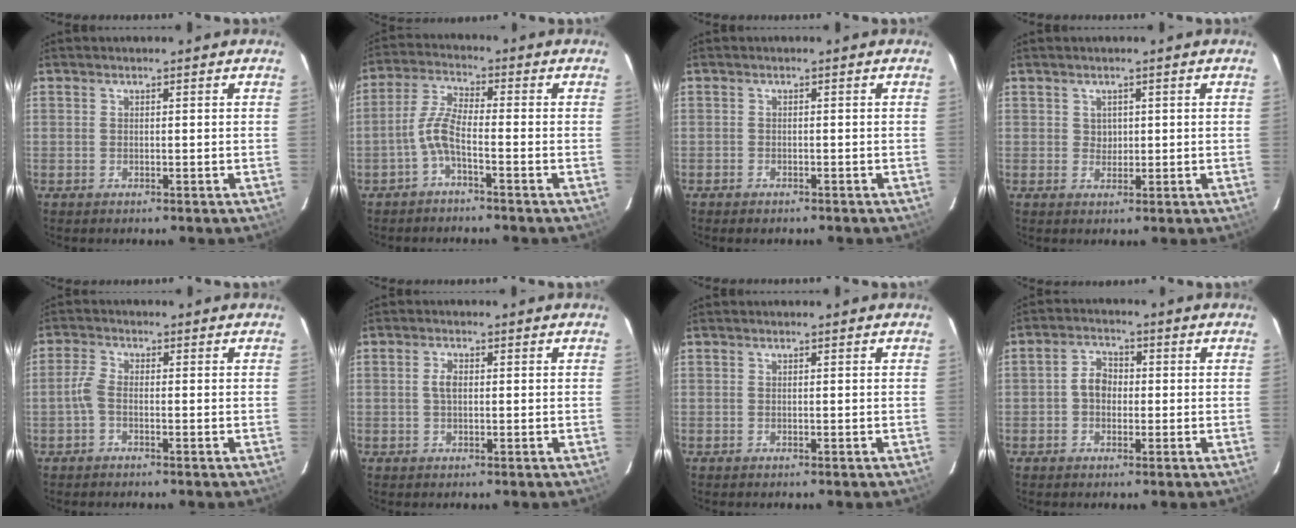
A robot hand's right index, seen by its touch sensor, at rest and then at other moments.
{"total": 4.9, "force": [-2.3, 0.9, 4.2], "torque": [-0.099, 0.013, -0.049]}
{"total": 1.7, "force": [-1.4, 0.8, 0.5], "torque": [-0.016, -0.002, -0.023]}
{"total": 1.8, "force": [0.6, 1.7, 0.3], "torque": [-0.001, 0.005, 0.010]}
{"total": 2.7, "force": [-1.0, 1.2, 2.2], "torque": [-0.057, 0.007, -0.024]}
{"total": 2.2, "force": [0.1, 1.2, 1.8], "torque": [-0.037, 0.005, 0.002]}
{"total": 0.0}
{"total": 4.0, "force": [-0.5, 3.3, 2.4], "torque": [-0.043, 0.015, -0.009]}